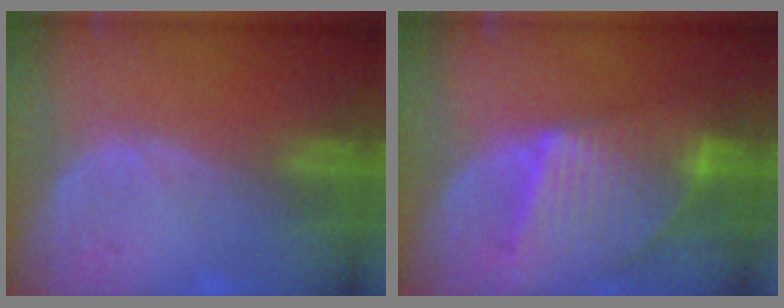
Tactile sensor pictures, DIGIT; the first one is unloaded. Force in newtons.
{"total": 9.5, "press": 8.2, "slide": 4.8}